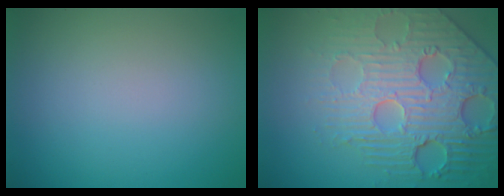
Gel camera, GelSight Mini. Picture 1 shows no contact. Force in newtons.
{"total": 7.7, "press": 5.9, "slide": 4.9}